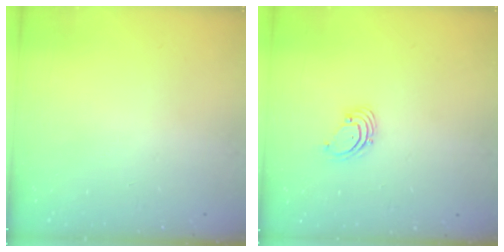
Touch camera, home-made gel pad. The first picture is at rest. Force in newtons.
{"total": 1.6, "press": 1.6, "slide": 0.1}